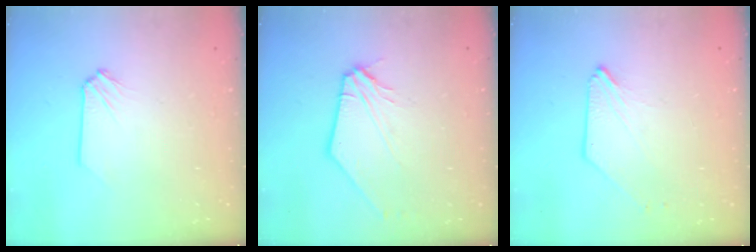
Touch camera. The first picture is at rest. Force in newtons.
{"total": 7.9, "press": 7.8, "slide": 1.3}
{"total": 1.7, "press": 1.6, "slide": 0.3}